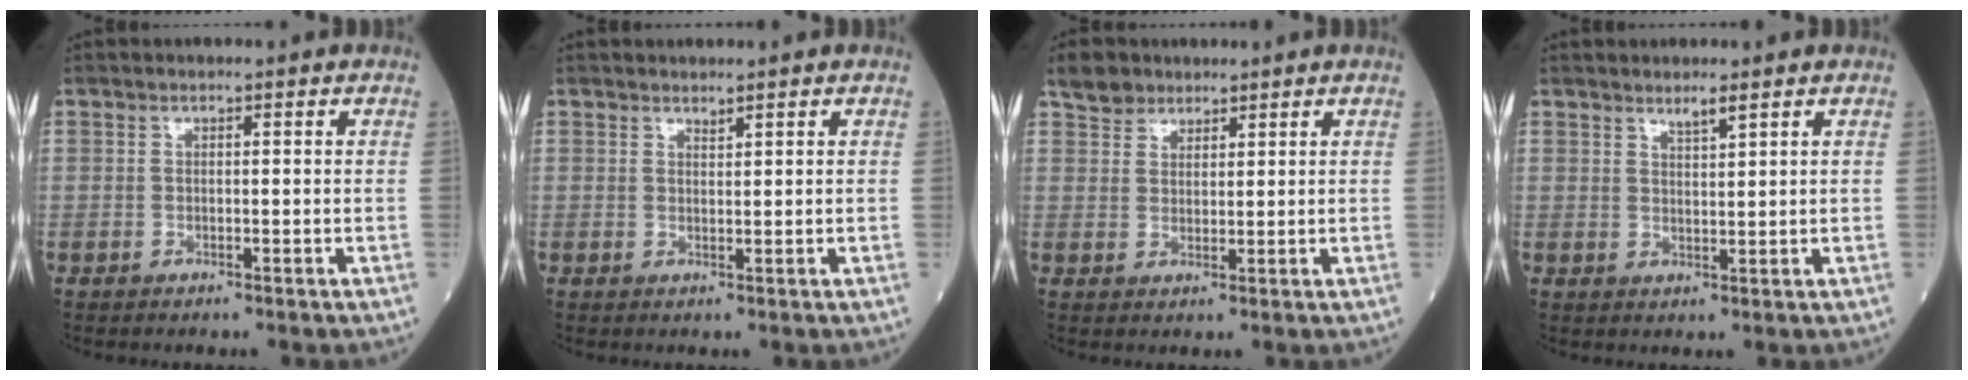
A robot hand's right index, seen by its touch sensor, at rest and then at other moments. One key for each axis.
{"total": 0.7, "fx": 0.7, "fy": 0.0, "fz": 0.2, "tx": -0.007, "ty": -0.006, "tz": 0.013}
{"total": 3.6, "fx": 2.8, "fy": 2.3, "fz": 0.5, "tx": -0.009, "ty": 0.011, "tz": 0.050}
{"total": 1.9, "fx": 1.5, "fy": -0.1, "fz": 1.0, "tx": -0.021, "ty": -0.005, "tz": 0.029}